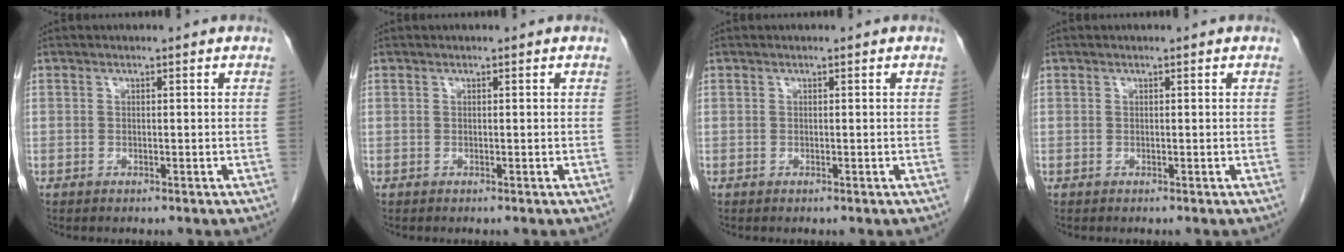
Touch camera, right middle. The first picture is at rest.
{"total": 0.0}
{"total": 0.0}
{"total": 0.0}